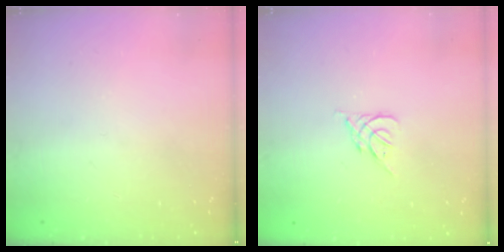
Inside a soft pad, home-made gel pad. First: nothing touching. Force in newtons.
{"total": 2.6, "press": 2.5, "slide": 0.7}